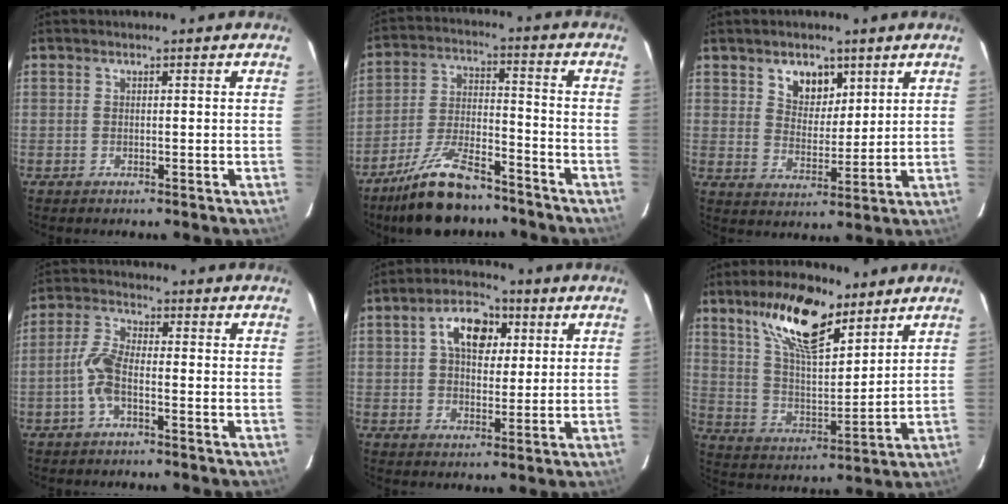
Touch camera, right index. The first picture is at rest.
{"total": 14.6, "force": [-11.7, 4.7, 7.5], "torque": [-0.156, -0.002, -0.202]}
{"total": 6.8, "force": [3.9, 4.7, 3.1], "torque": [-0.041, 0.003, 0.072]}
{"total": 5.1, "force": [-2.0, 1.7, 4.4], "torque": [-0.102, 0.010, -0.042]}
{"total": 9.2, "force": [3.1, 5.8, 6.4], "torque": [-0.108, 0.028, 0.050]}
{"total": 16.0, "force": [10.3, 5.8, 10.8], "torque": [-0.194, 0.012, 0.192]}